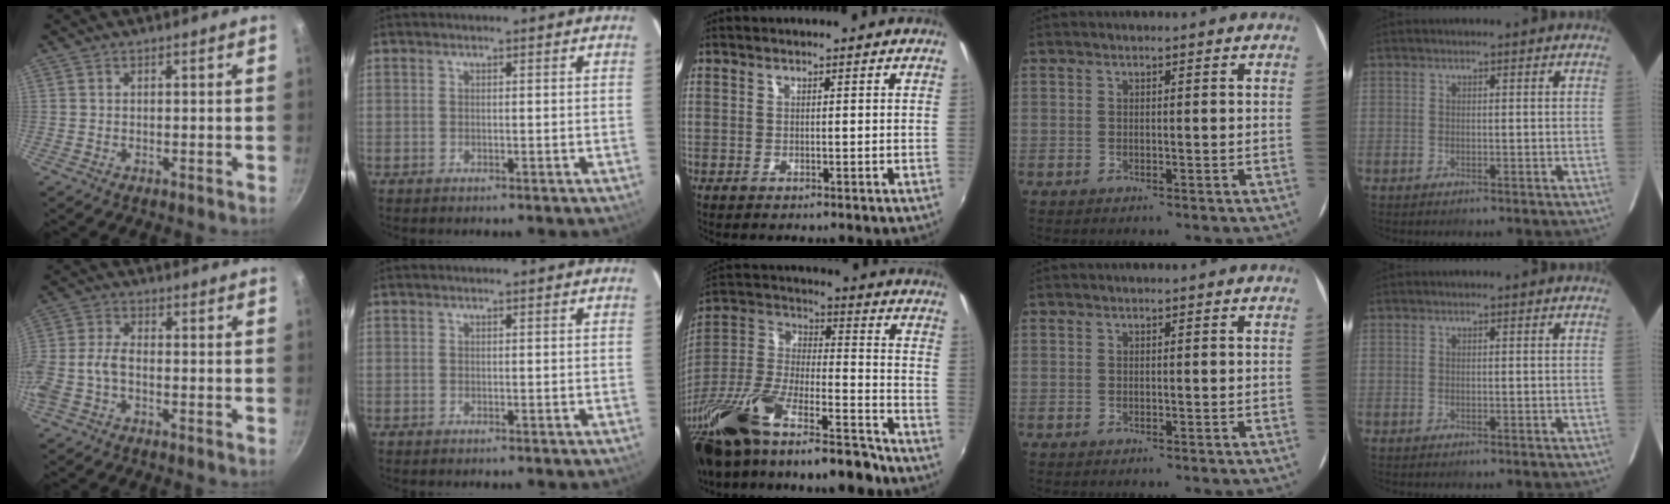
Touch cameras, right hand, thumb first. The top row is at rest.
{"thumb": {"total": 6.3, "force": [-2.4, 3.2, 4.9], "torque": [-0.117, 0.023, -0.061]}, "middle": {"total": 26.0, "force": [-18.7, 6.6, 16.9], "torque": [-0.325, -0.038, -0.321]}}